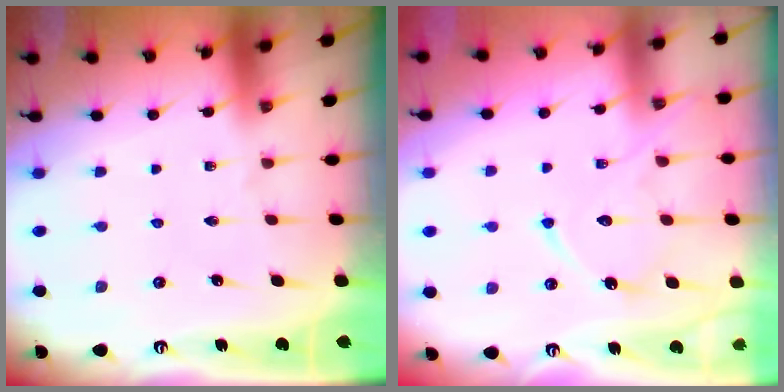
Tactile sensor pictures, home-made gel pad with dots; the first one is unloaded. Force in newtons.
{"total": 13.0, "press": 12.9, "slide": 0.9}